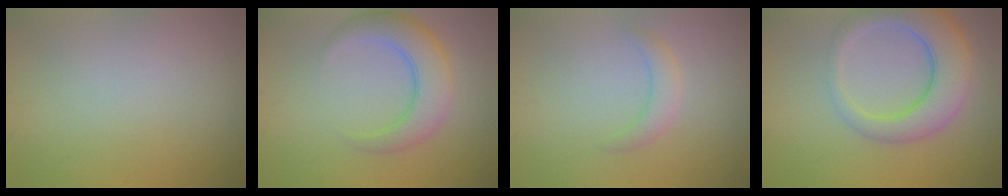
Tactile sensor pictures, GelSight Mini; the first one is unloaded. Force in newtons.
{"total": 5.1, "press": 5.1, "slide": 0.1}
{"total": 1.9, "press": 1.9, "slide": 0.1}
{"total": 7.2, "press": 7.2, "slide": 0.6}